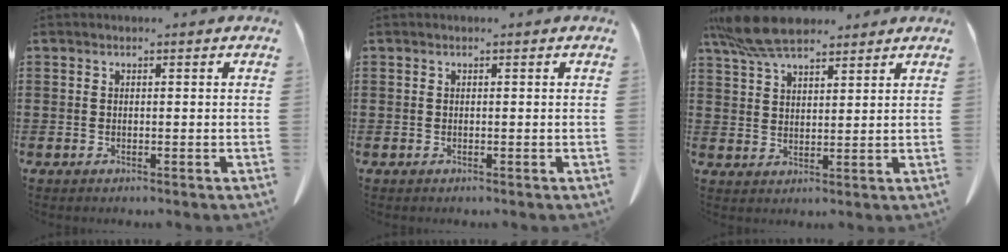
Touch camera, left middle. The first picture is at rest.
{"total": 0.0}
{"total": 8.5, "force": [6.9, 2.6, 4.2], "torque": [-0.102, -0.009, 0.132]}